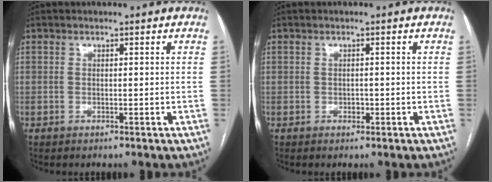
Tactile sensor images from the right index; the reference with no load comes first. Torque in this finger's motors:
{"motor_torque": [0.28, 0.02, 0.06, 0.00]}